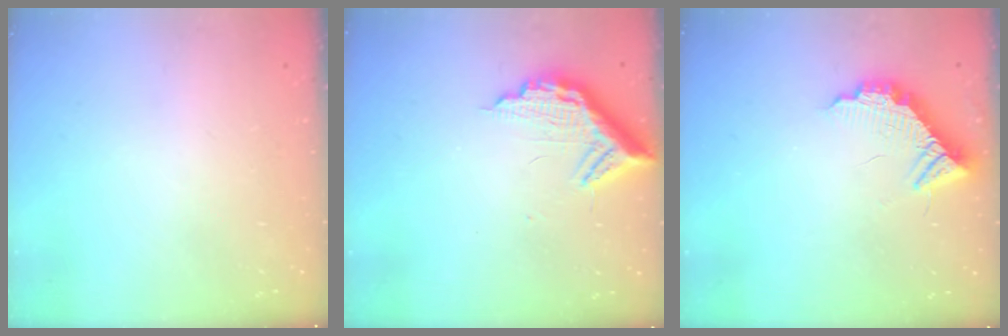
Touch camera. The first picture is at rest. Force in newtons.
{"total": 11.6, "press": 11.5, "slide": 1.1}
{"total": 11.6, "press": 11.6, "slide": 0.8}